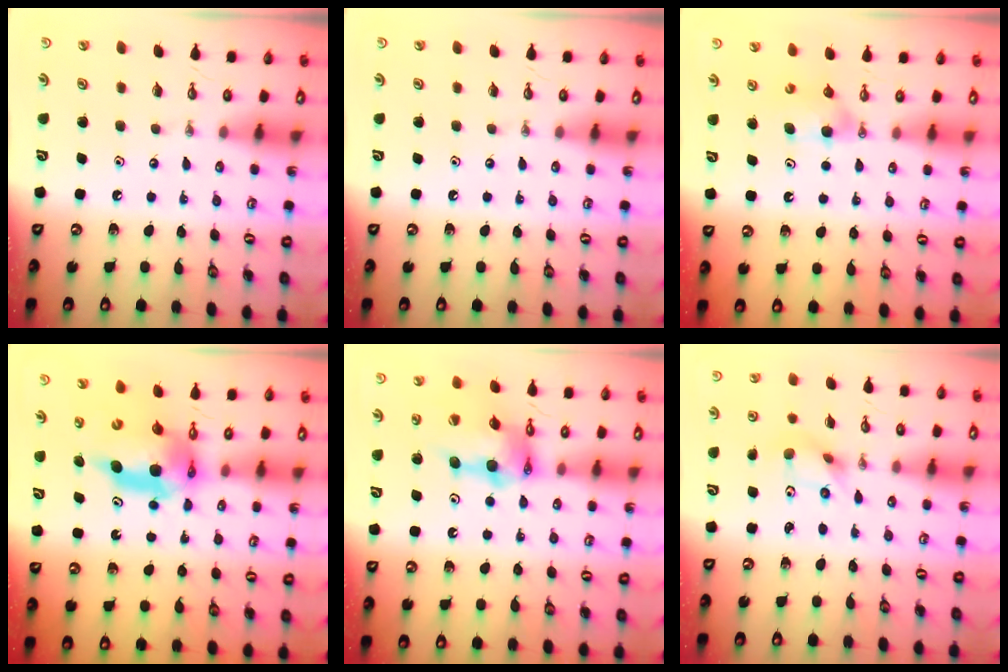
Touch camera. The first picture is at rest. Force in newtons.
{"total": 0.0}
{"total": 3.0, "press": 2.9, "slide": 0.8}
{"total": 9.1, "press": 9.1, "slide": 0.9}
{"total": 14.1, "press": 14.0, "slide": 1.2}
{"total": 6.6, "press": 3.1, "slide": 5.8}